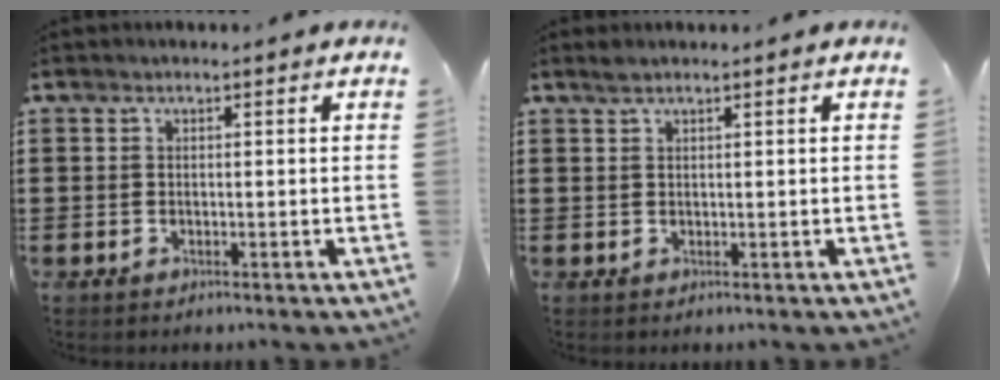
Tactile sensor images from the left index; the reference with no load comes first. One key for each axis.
{"total": 1.1, "fx": 0.8, "fy": 0.0, "fz": 0.7, "tx": -0.014, "ty": 0.001, "tz": 0.016}